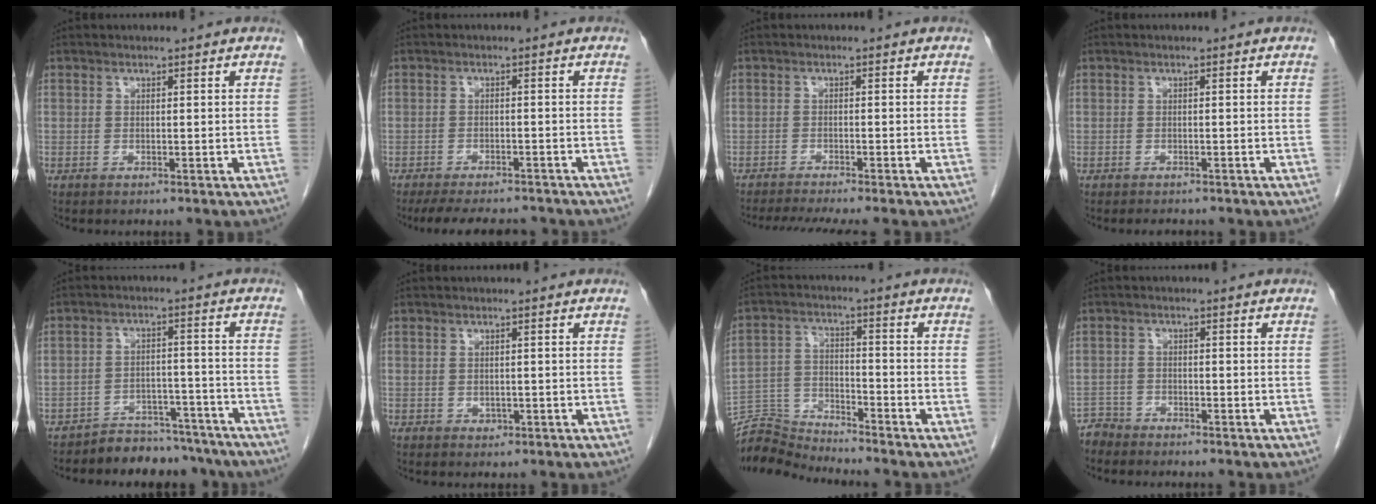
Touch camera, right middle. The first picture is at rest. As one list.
[{"total": 9.9, "force": [-8.8, 2.6, 3.9], "torque": [-0.062, -0.005, -0.118]}, {"total": 7.1, "force": [-6.2, -0.6, 3.6], "torque": [-0.044, -0.015, -0.096]}, {"total": 1.6, "force": [-1.5, 0.6, 0.4], "torque": [-0.008, -0.004, -0.017]}, {"total": 9.9, "force": [-9.0, 4.0, 1.1], "torque": [0.005, 0.027, -0.118]}, {"total": 0.6, "force": [0.0, 0.5, 0.3], "torque": [-0.008, -0.001, 0.002]}, {"total": 6.7, "force": [-6.6, -0.8, -1.2], "torque": [0.019, 0.004, -0.125]}, {"total": 2.4, "force": [-2.2, 0.4, -0.8], "torque": [0.022, -0.006, -0.045]}]